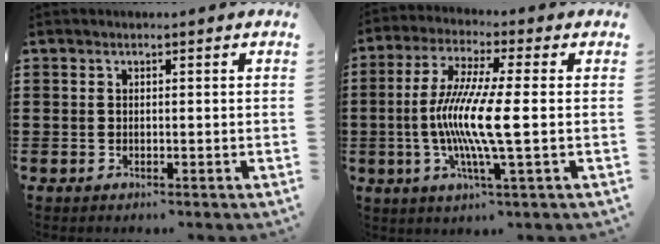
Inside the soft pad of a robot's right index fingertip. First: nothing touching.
{"total": 10.1, "force": [-1.2, 0.2, 10.0], "torque": [-0.206, -0.018, -0.030]}